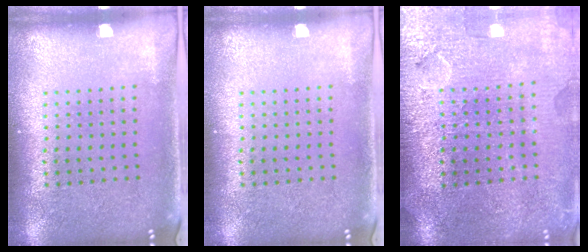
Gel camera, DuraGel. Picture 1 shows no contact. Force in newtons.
{"total": 0.0}
{"total": 4.1, "press": 3.6, "slide": 1.9}